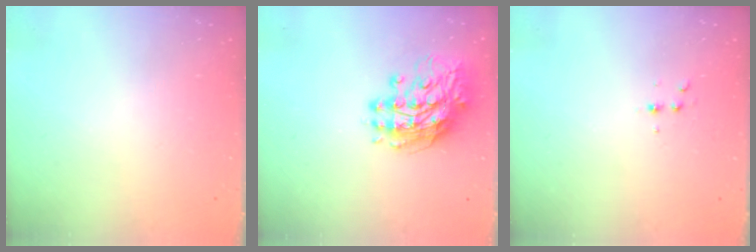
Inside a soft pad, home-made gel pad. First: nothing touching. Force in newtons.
{"total": 12.2, "press": 12.1, "slide": 1.3}
{"total": 4.0, "press": 3.9, "slide": 1.0}